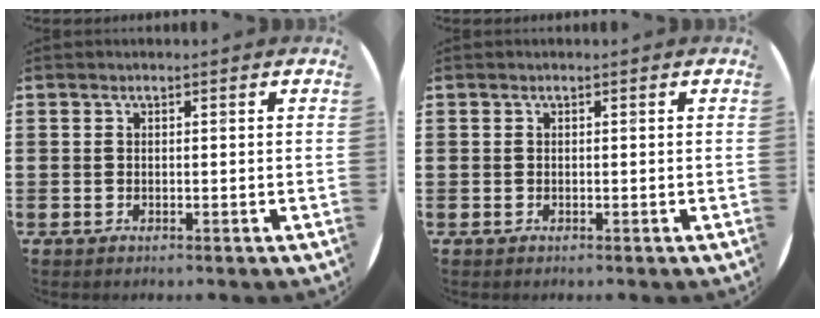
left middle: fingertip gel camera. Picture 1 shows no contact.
{"total": 0.0}